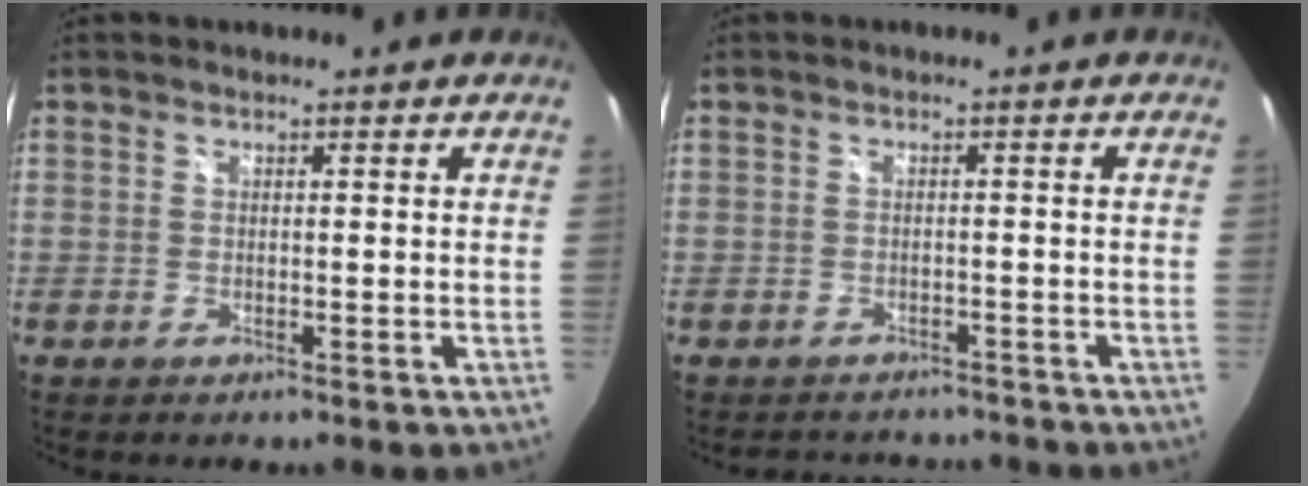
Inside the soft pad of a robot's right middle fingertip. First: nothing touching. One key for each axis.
{"total": 5.3, "fx": -4.7, "fy": 2.2, "fz": 0.9, "tx": -0.020, "ty": 0.004, "tz": -0.064}